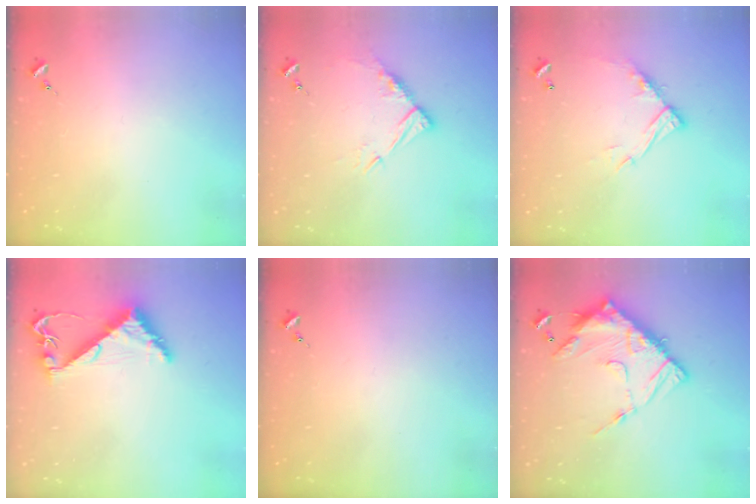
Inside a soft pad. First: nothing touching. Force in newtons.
{"total": 10.2, "press": 10.1, "slide": 0.9}
{"total": 12.8, "press": 12.8, "slide": 1.0}
{"total": 7.9, "press": 7.9, "slide": 0.8}
{"total": 0.0}
{"total": 16.0, "press": 15.9, "slide": 1.5}